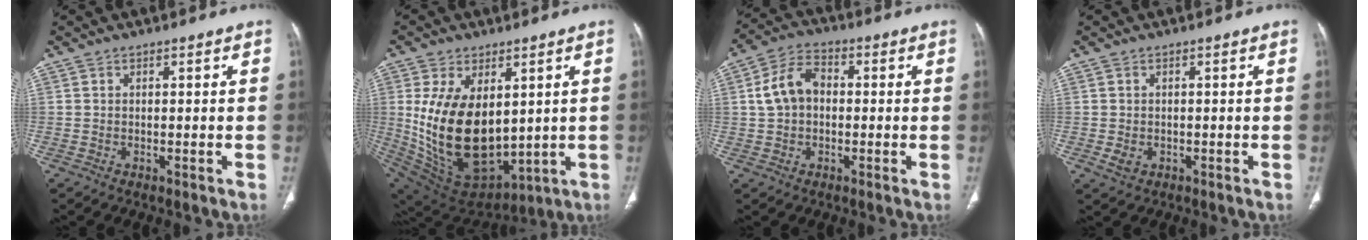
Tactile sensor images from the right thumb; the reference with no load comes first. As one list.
[{"total": 21.6, "force": [2.1, 12.8, 17.2], "torque": [-0.306, -0.031, 0.077]}, {"total": 8.3, "force": [0.6, 6.0, 5.8], "torque": [-0.101, 0.024, 0.003]}, {"total": 2.0, "force": [-0.5, 1.6, 1.1], "torque": [-0.020, -0.001, -0.002]}]